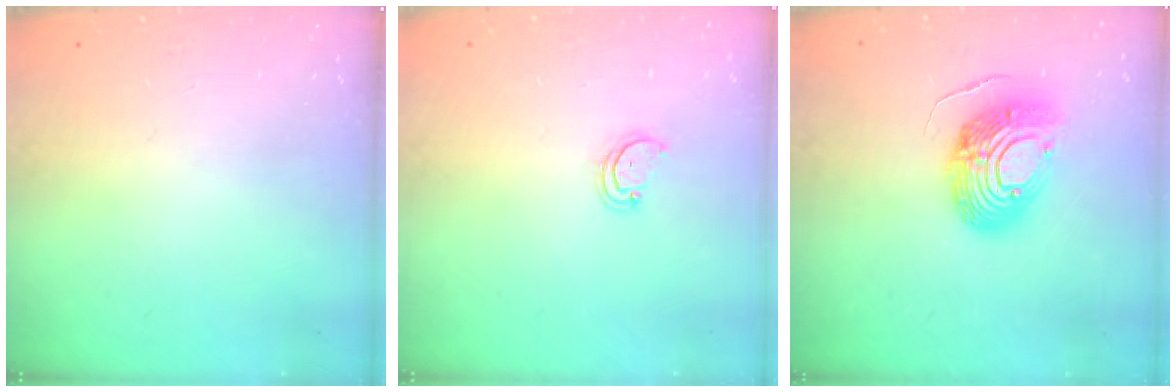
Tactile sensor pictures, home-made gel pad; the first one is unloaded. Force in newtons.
{"total": 3.0, "press": 3.0, "slide": 0.2}
{"total": 13.7, "press": 13.7, "slide": 1.2}